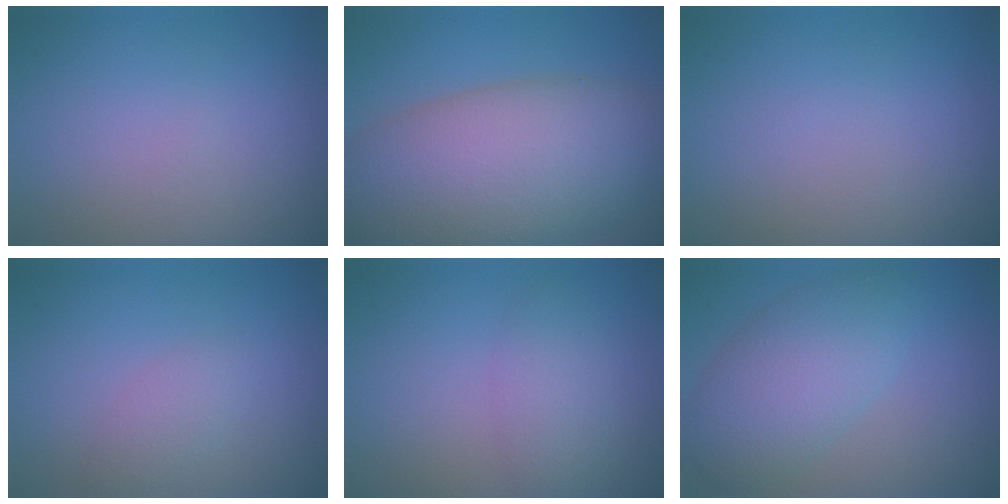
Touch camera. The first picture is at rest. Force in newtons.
{"total": 13.0, "press": 13.0, "slide": 0.4}
{"total": 0.0}
{"total": 1.6, "press": 1.6, "slide": 0.1}
{"total": 2.7, "press": 2.7, "slide": 0.1}
{"total": 5.9, "press": 5.9, "slide": 0.3}